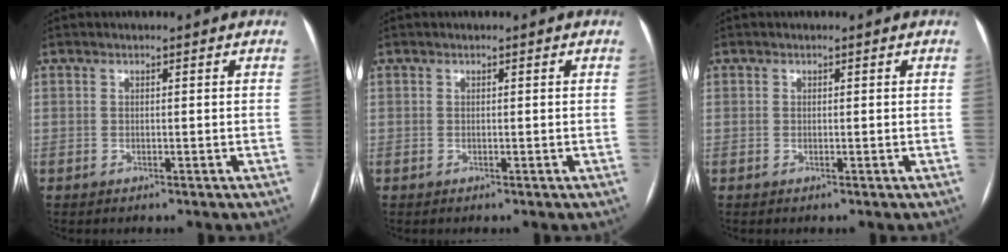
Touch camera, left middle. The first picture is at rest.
{"total": 0.0}
{"total": 0.0}